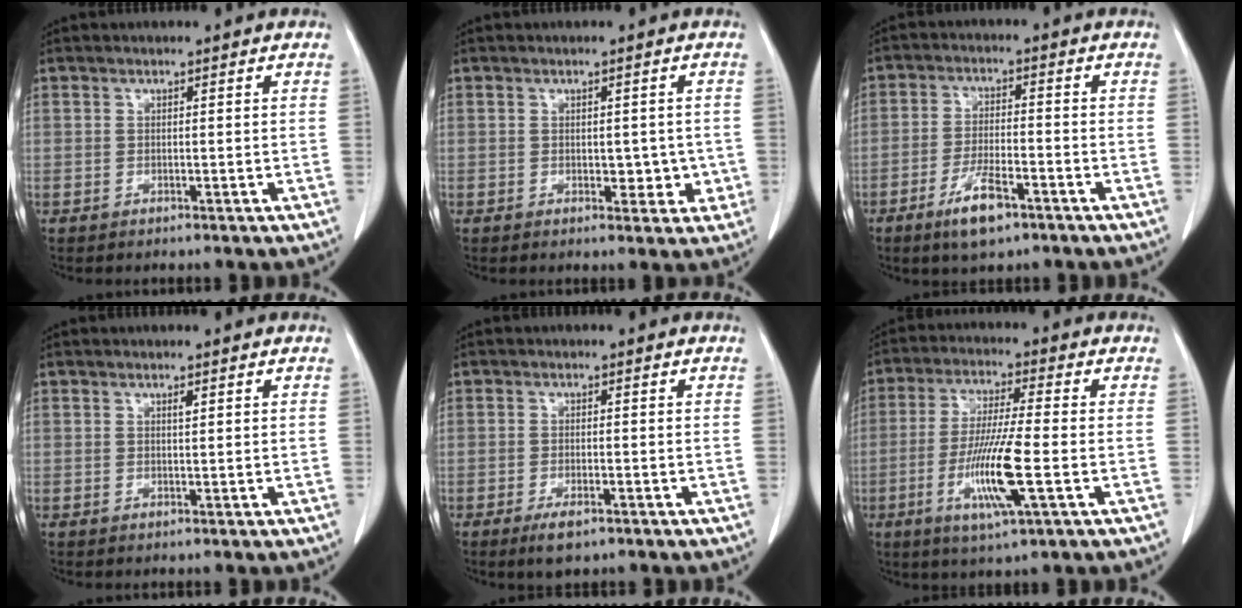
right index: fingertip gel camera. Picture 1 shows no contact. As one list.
[{"total": 3.6, "force": [-0.4, 2.3, 2.7], "torque": [-0.022, 0.003, 0.001]}, {"total": 7.0, "force": [-4.2, 1.9, 5.3], "torque": [-0.104, -0.007, -0.069]}, {"total": 0.6, "force": [0.3, 0.1, 0.5], "torque": [-0.012, -0.001, 0.006]}, {"total": 3.3, "force": [-2.0, 1.0, 2.4], "torque": [-0.047, -0.003, -0.029]}, {"total": 11.2, "force": [-3.2, 0.2, 10.7], "torque": [-0.211, -0.017, -0.062]}]